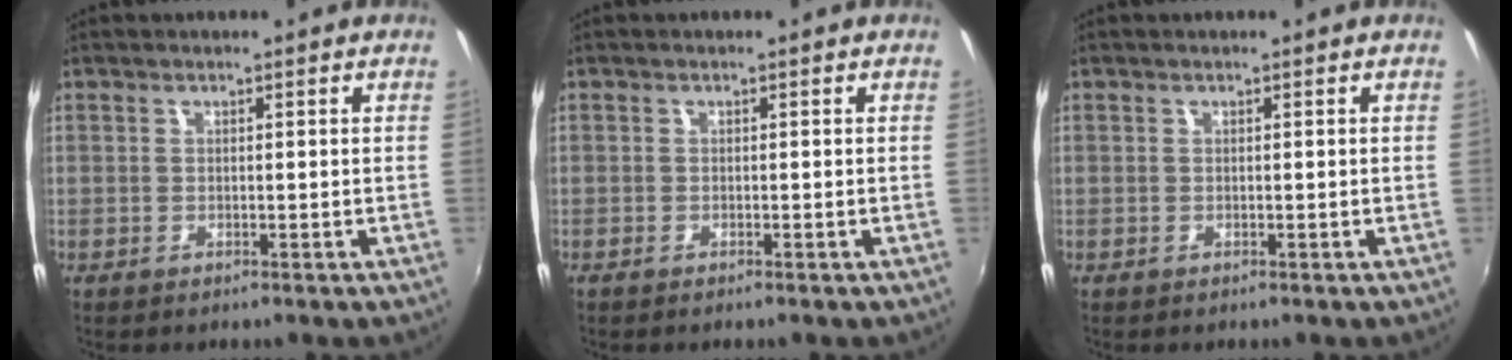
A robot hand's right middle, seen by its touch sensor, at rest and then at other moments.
{"total": 0.6, "force": [-0.5, 0.0, 0.2], "torque": [-0.003, -0.003, -0.012]}
{"total": 0.0}